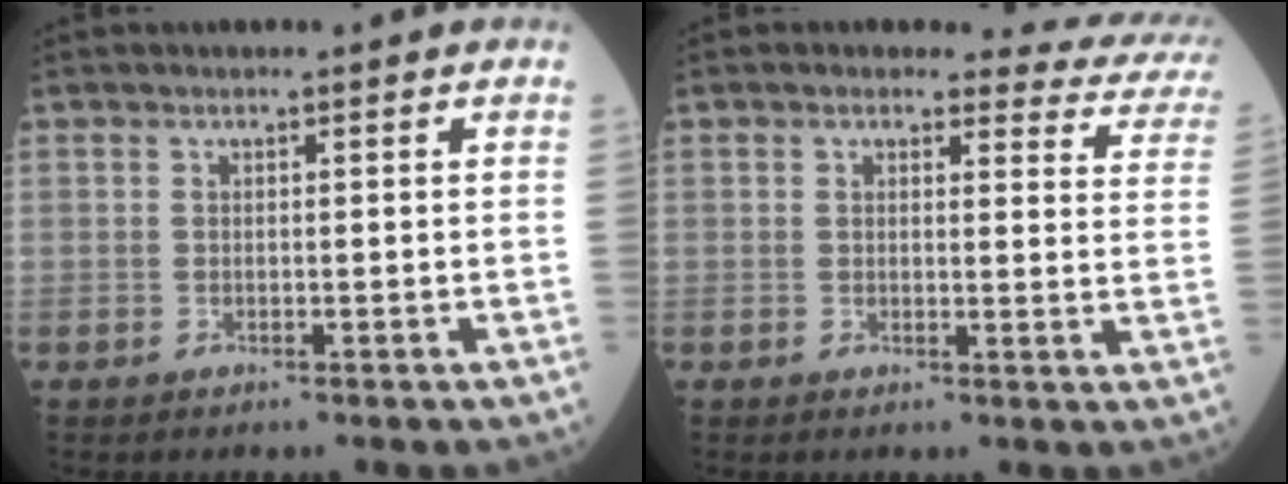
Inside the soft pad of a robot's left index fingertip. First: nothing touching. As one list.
[{"total": 10.5, "force": [9.9, 3.5, 1.4], "torque": [0.030, -0.035, 0.065]}]